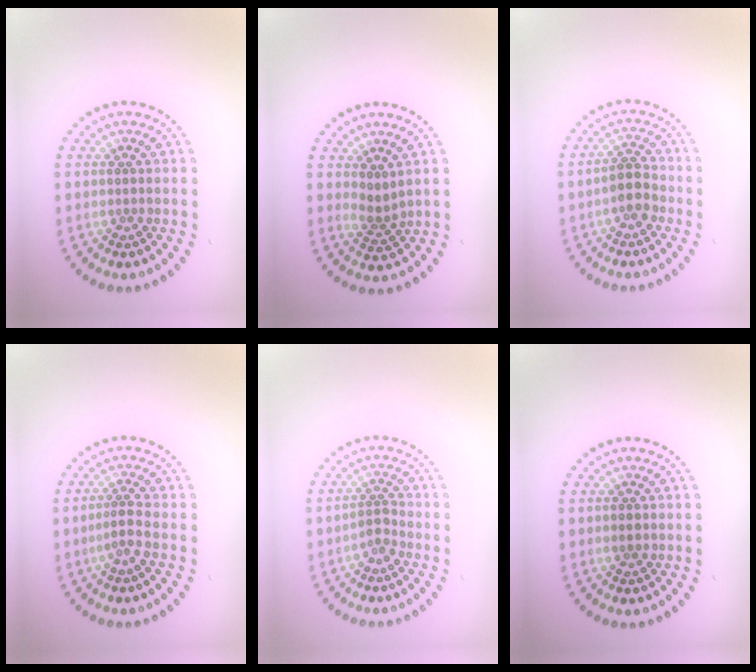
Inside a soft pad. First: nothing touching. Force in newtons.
{"total": 1.9, "press": 1.2, "slide": 1.5}
{"total": 2.7, "press": 2.5, "slide": 1.0}
{"total": 1.8, "press": 1.2, "slide": 1.3}
{"total": 1.6, "press": 1.2, "slide": 1.1}
{"total": 0.8, "press": 0.7, "slide": 0.4}